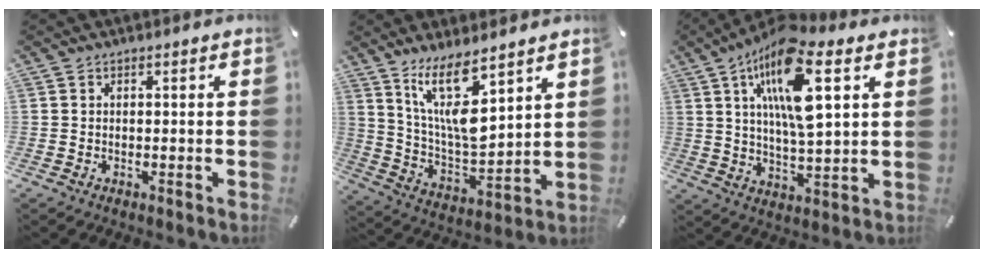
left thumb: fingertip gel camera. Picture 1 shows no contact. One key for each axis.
{"total": 13.8, "fx": 8.8, "fy": 4.8, "fz": 9.5, "tx": -0.196, "ty": -0.049, "tz": 0.156}
{"total": 16.8, "fx": 7.6, "fy": 5.5, "fz": 13.9, "tx": -0.273, "ty": -0.017, "tz": 0.121}